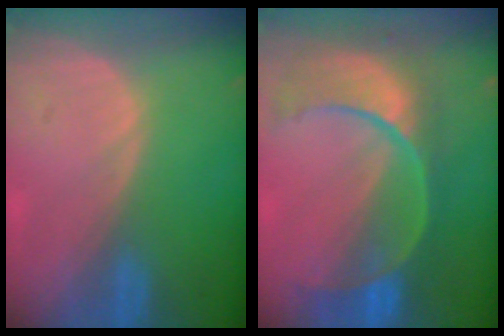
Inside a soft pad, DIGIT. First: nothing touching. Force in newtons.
{"total": 11.1, "press": 9.3, "slide": 6.0}